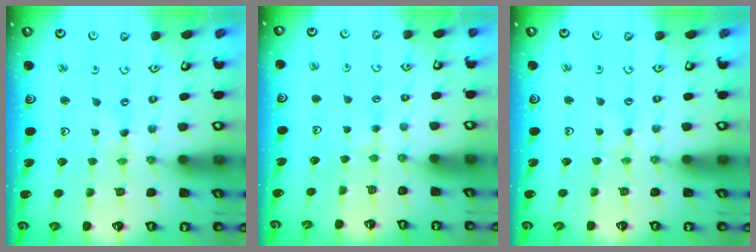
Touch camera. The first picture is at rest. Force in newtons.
{"total": 2.0, "press": 2.0, "slide": 0.4}
{"total": 2.1, "press": 2.0, "slide": 0.4}